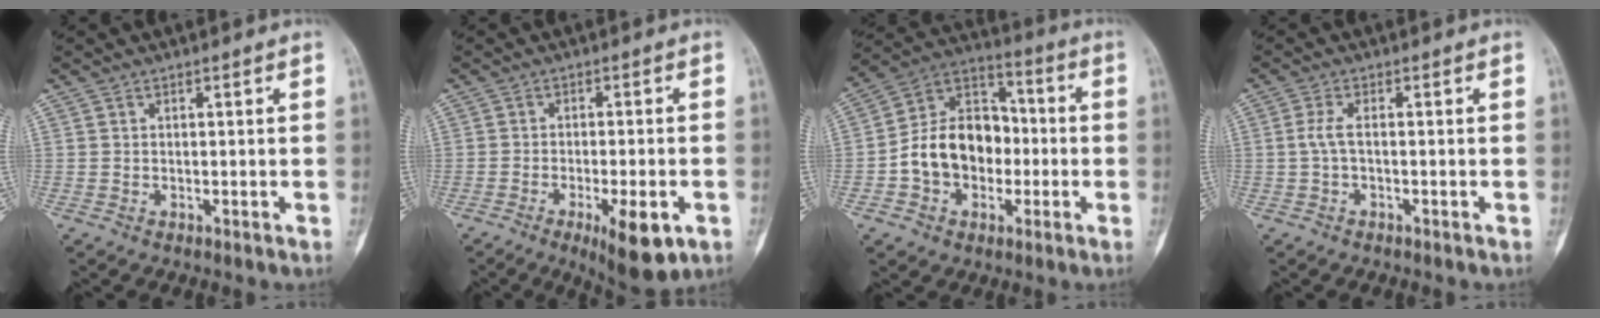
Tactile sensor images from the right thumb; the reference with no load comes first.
{"total": 10.0, "force": [-4.2, 3.0, 8.6], "torque": [-0.121, -0.002, -0.053]}
{"total": 15.6, "force": [-2.3, 11.8, 9.9], "torque": [-0.127, 0.044, -0.046]}
{"total": 2.4, "force": [-0.3, 0.7, 2.3], "torque": [-0.053, 0.003, -0.009]}